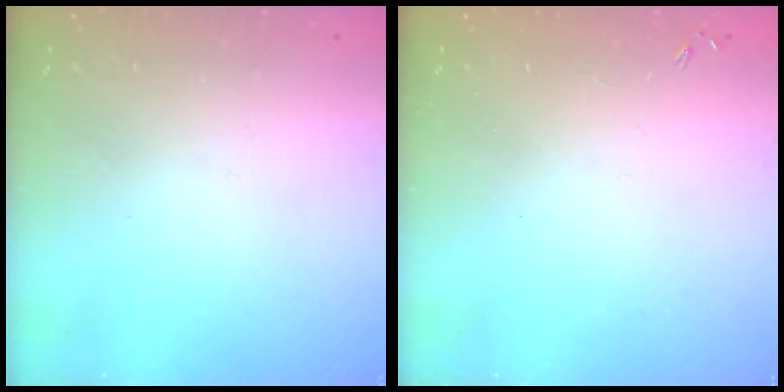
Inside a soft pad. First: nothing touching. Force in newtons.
{"total": 0.0}